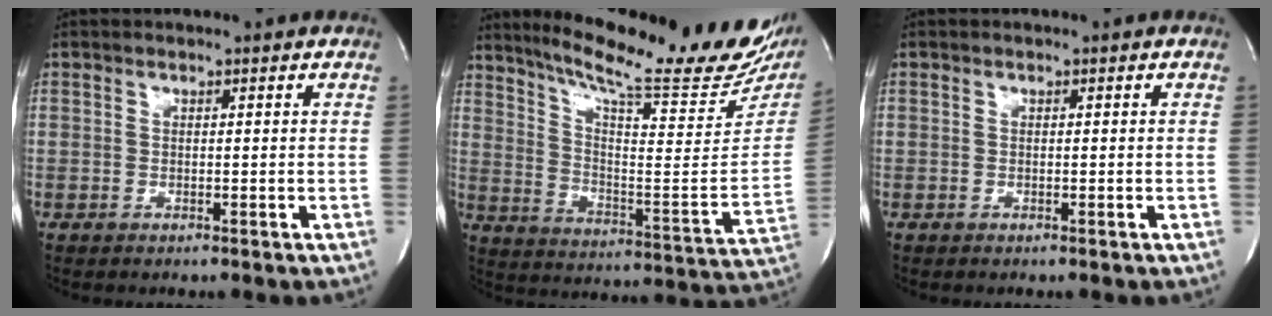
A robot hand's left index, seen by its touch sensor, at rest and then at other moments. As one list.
[{"total": 25.6, "force": [21.5, 2.3, 13.6], "torque": [-0.214, -0.076, 0.289]}, {"total": 0.0}]